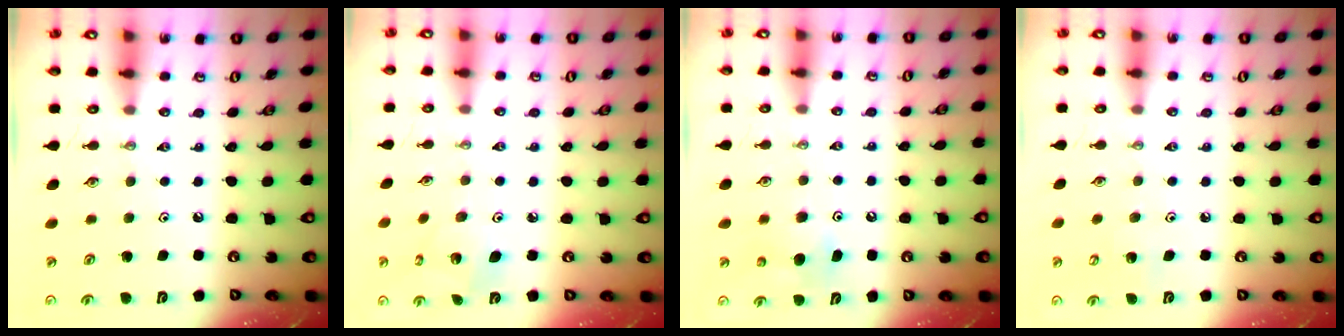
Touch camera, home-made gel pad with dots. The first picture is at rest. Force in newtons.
{"total": 4.0, "press": 4.0, "slide": 0.4}
{"total": 6.2, "press": 6.1, "slide": 1.1}
{"total": 4.2, "press": 4.2, "slide": 0.4}